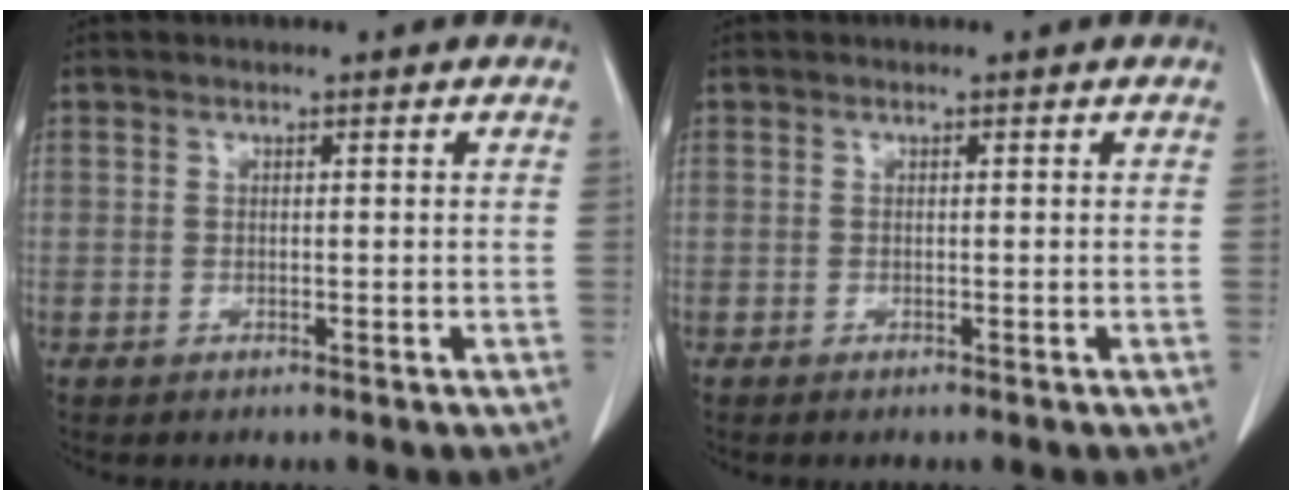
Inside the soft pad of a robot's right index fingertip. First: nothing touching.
{"total": 0.0}